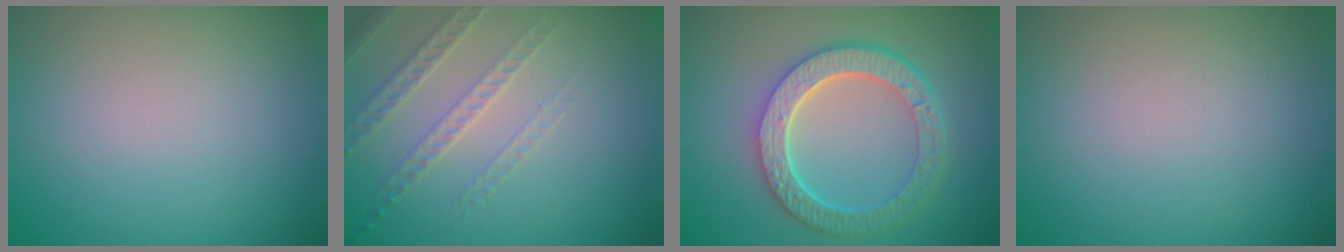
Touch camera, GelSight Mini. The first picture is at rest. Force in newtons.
{"total": 1.9, "press": 1.7, "slide": 0.8}
{"total": 6.7, "press": 4.8, "slide": 4.6}
{"total": 0.0}